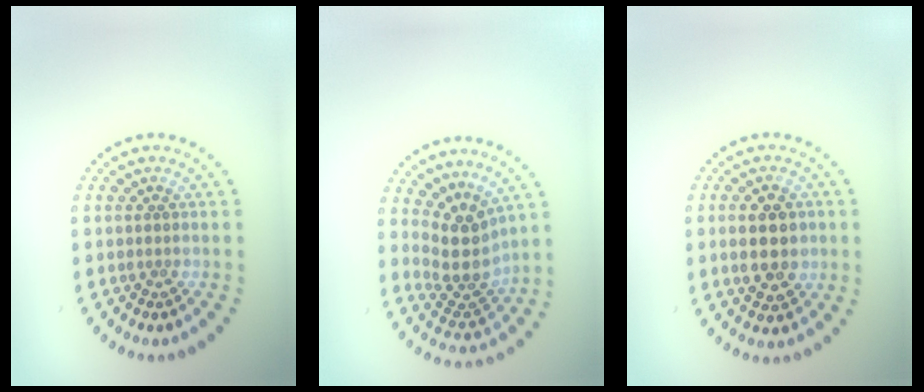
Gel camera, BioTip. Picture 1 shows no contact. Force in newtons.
{"total": 3.8, "press": 2.8, "slide": 2.6}
{"total": 4.6, "press": 4.6, "slide": 0.1}